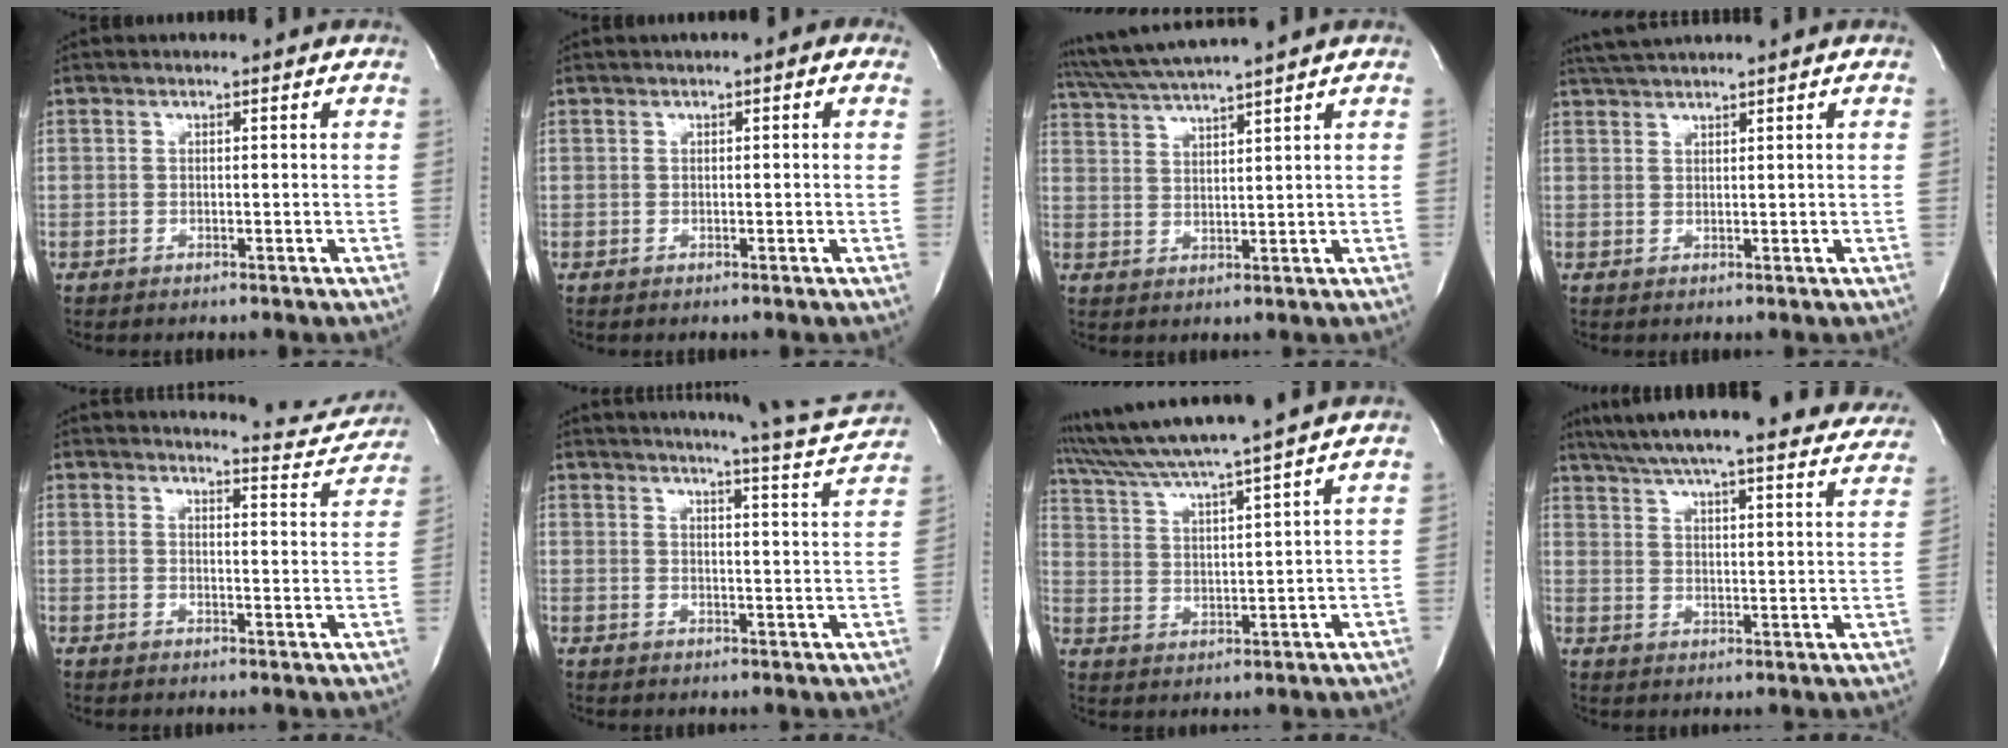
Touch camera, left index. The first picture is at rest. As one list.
[{"total": 1.9, "force": [0.9, 0.7, 1.5], "torque": [-0.020, 0.011, 0.009]}, {"total": 8.7, "force": [7.7, -1.7, 3.6], "torque": [-0.070, 0.016, 0.139]}, {"total": 3.8, "force": [3.5, -0.8, 1.3], "torque": [-0.025, 0.020, 0.070]}, {"total": 8.2, "force": [8.1, 0.6, 0.2], "torque": [0.009, -0.048, 0.077]}, {"total": 13.8, "force": [13.0, -0.5, 4.5], "torque": [-0.069, -0.065, 0.144]}, {"total": 15.6, "force": [13.7, -2.0, 7.2], "torque": [-0.135, 0.000, 0.218]}, {"total": 31.6, "force": [28.1, 4.7, 13.7], "torque": [-0.221, -0.045, 0.347]}]